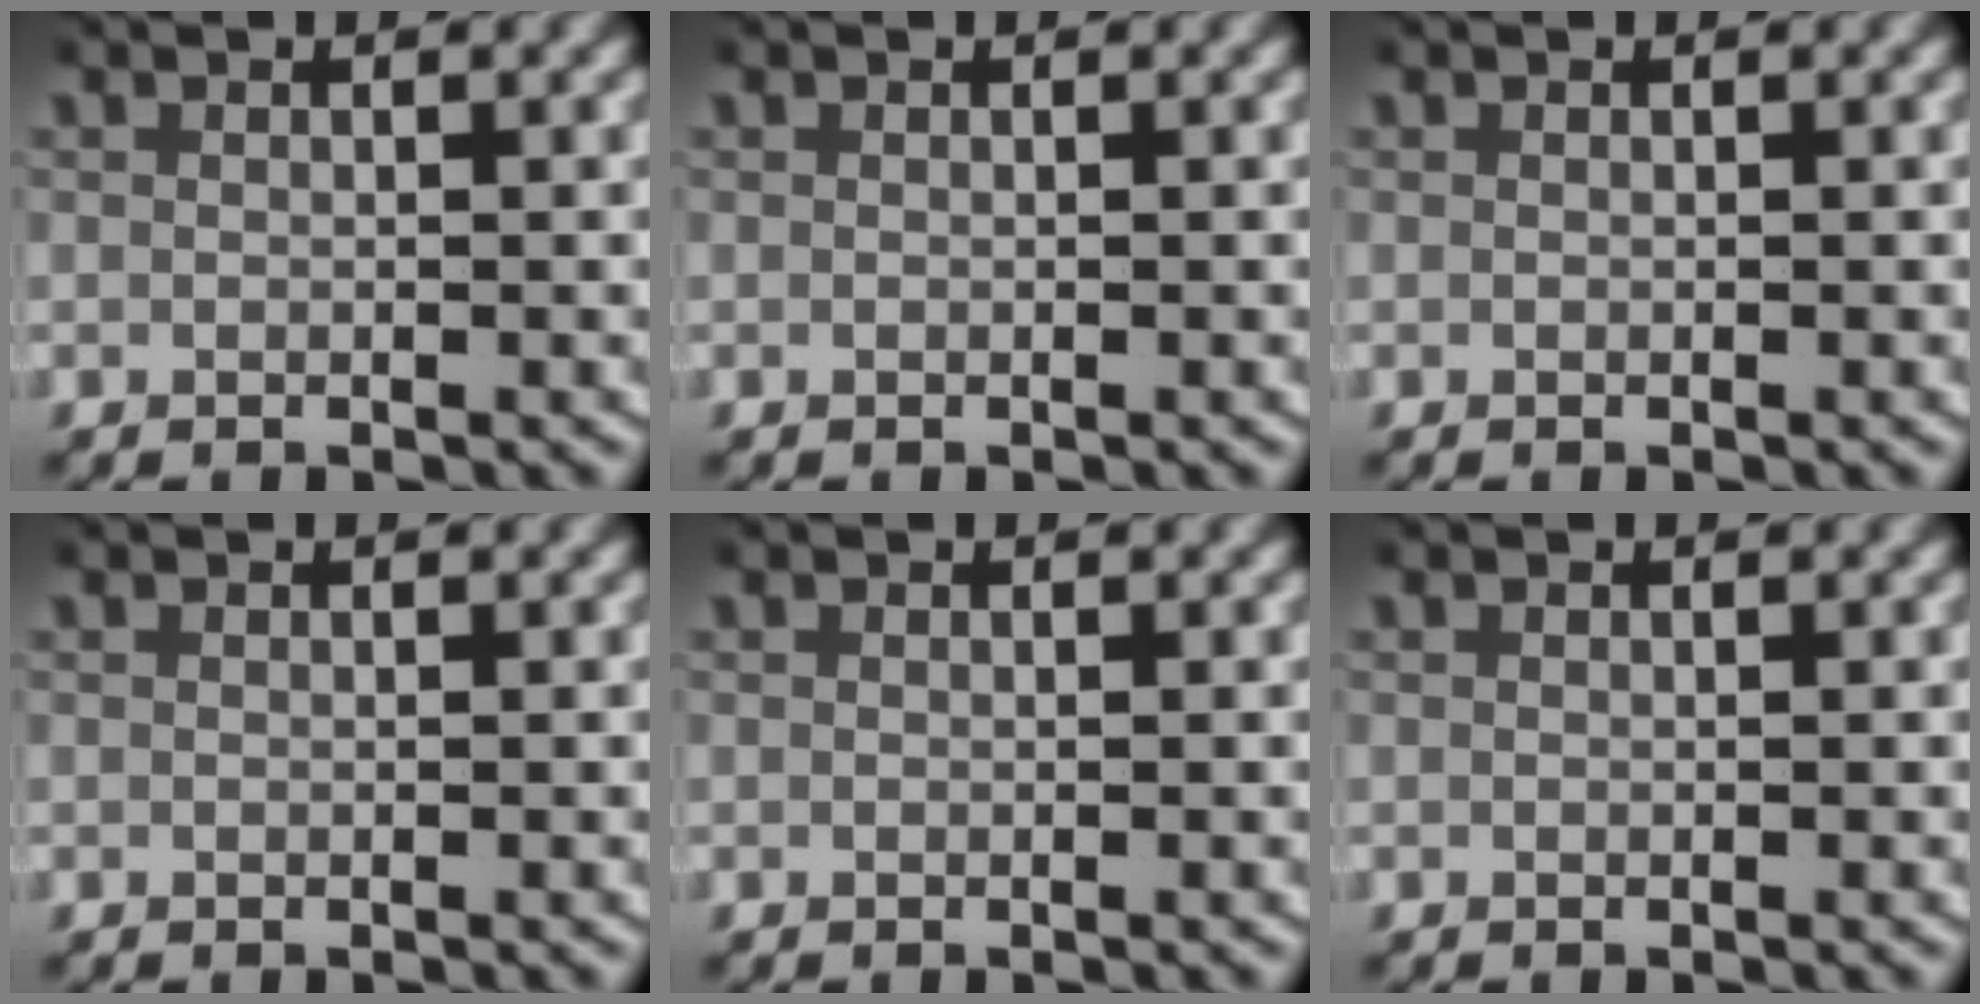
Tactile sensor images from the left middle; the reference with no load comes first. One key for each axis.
{"total": 0.0}
{"total": 0.0}
{"total": 0.0}
{"total": 0.0}
{"total": 0.0}